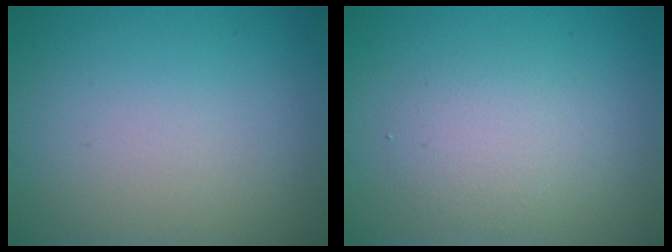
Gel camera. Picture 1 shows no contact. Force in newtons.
{"total": 2.6, "press": 2.6, "slide": 0.1}